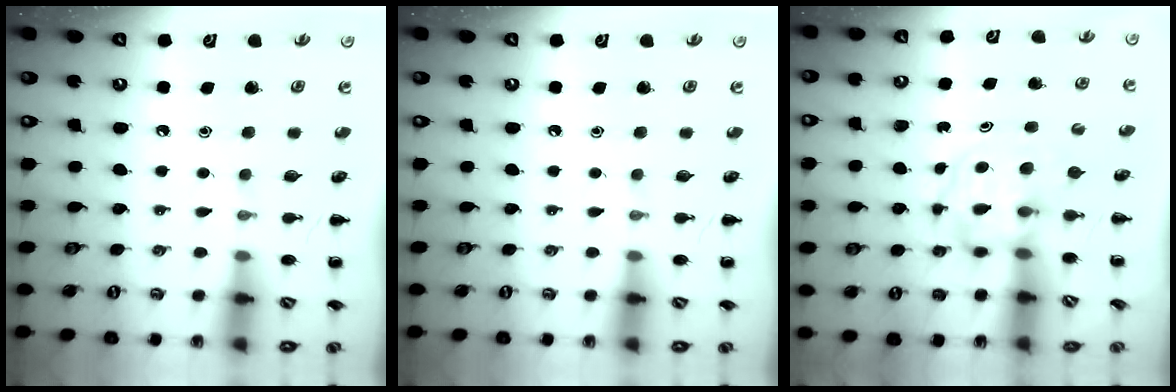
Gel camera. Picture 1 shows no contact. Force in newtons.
{"total": 0.0}
{"total": 3.8, "press": 3.8, "slide": 0.2}